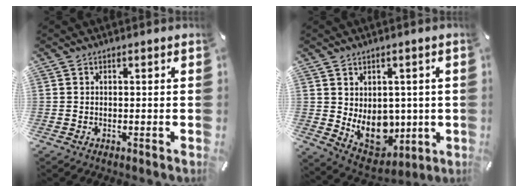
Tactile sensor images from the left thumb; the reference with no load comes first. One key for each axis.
{"total": 10.7, "fx": 0.3, "fy": 8.8, "fz": 6.0, "tx": -0.083, "ty": -0.030, "tz": 0.016}